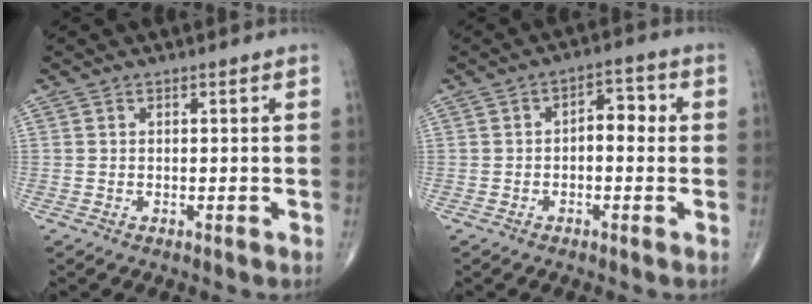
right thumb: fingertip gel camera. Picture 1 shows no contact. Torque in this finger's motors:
{"motor_torque": [0.22, 0.41, 0.51, 0.02, 0.08]}